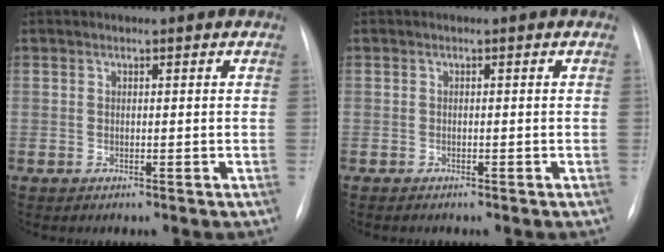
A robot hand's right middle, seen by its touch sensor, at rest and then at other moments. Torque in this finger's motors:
{"motor_torque": [0.85, -0.80, 0.11, 0.01]}